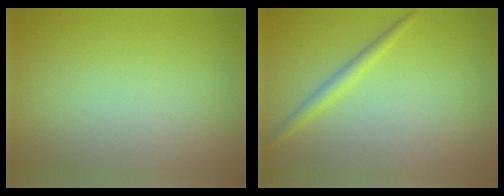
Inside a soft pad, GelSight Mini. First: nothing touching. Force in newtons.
{"total": 1.6, "press": 1.6, "slide": 0.1}